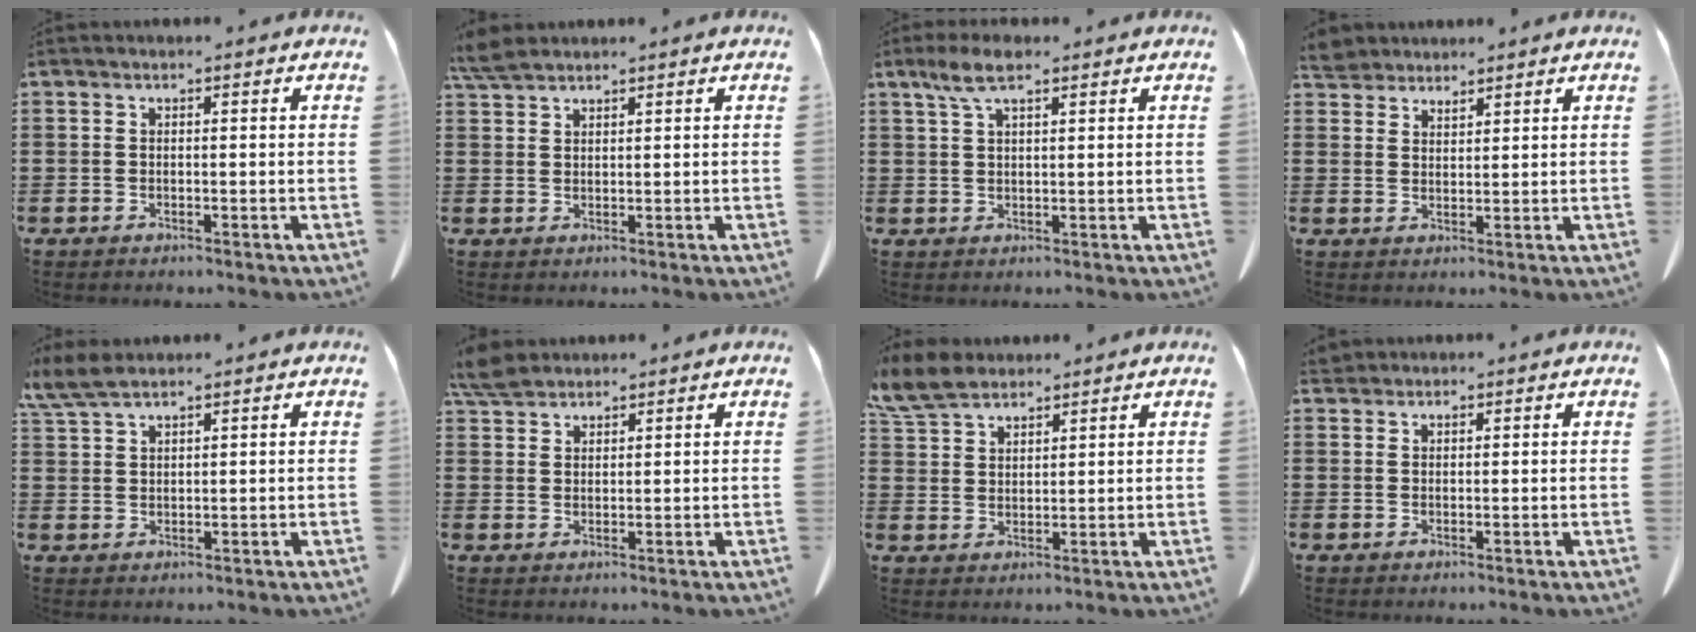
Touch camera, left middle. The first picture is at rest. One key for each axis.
{"total": 3.0, "fx": 2.6, "fy": 0.7, "fz": 1.3, "tx": -0.034, "ty": -0.001, "tz": 0.049}
{"total": 4.9, "fx": 2.8, "fy": 1.4, "fz": 3.8, "tx": -0.080, "ty": 0.006, "tz": 0.050}
{"total": 4.0, "fx": 3.9, "fy": 0.8, "fz": 0.6, "tx": -0.024, "ty": -0.006, "tz": 0.075}
{"total": 4.1, "fx": 3.2, "fy": 0.9, "fz": 2.3, "tx": -0.054, "ty": -0.001, "tz": 0.061}
{"total": 4.2, "fx": 3.8, "fy": 1.3, "fz": 1.5, "tx": -0.041, "ty": -0.004, "tz": 0.072}
{"total": 6.4, "fx": 5.4, "fy": 2.4, "fz": 2.5, "tx": -0.069, "ty": -0.001, "tz": 0.104}
{"total": 1.7, "fx": 1.6, "fy": 0.6, "fz": 0.3, "tx": -0.012, "ty": 0.004, "tz": 0.032}